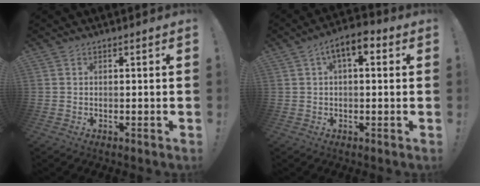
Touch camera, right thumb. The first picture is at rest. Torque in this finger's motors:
{"motor_torque": [0.04, 0.05, 0.34, 0.45, 0.10]}